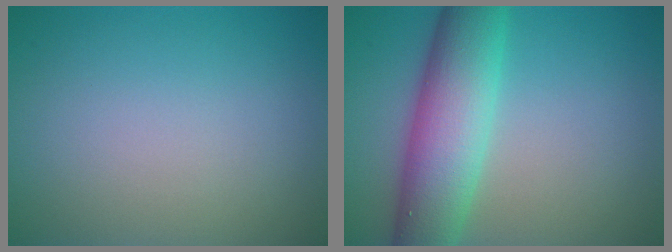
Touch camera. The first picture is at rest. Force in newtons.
{"total": 8.1, "press": 8.1, "slide": 0.1}